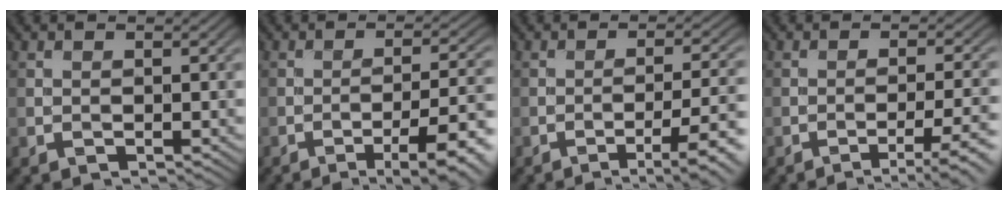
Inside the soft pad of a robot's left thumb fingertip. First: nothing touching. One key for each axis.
{"total": 9.4, "fx": -5.2, "fy": 2.2, "fz": 7.6, "tx": -0.120, "ty": 0.006, "tz": -0.065}
{"total": 7.4, "fx": -3.7, "fy": 1.7, "fz": 6.1, "tx": -0.100, "ty": 0.000, "tz": -0.046}
{"total": 6.1, "fx": -3.2, "fy": 1.3, "fz": 5.0, "tx": -0.081, "ty": 0.000, "tz": -0.040}